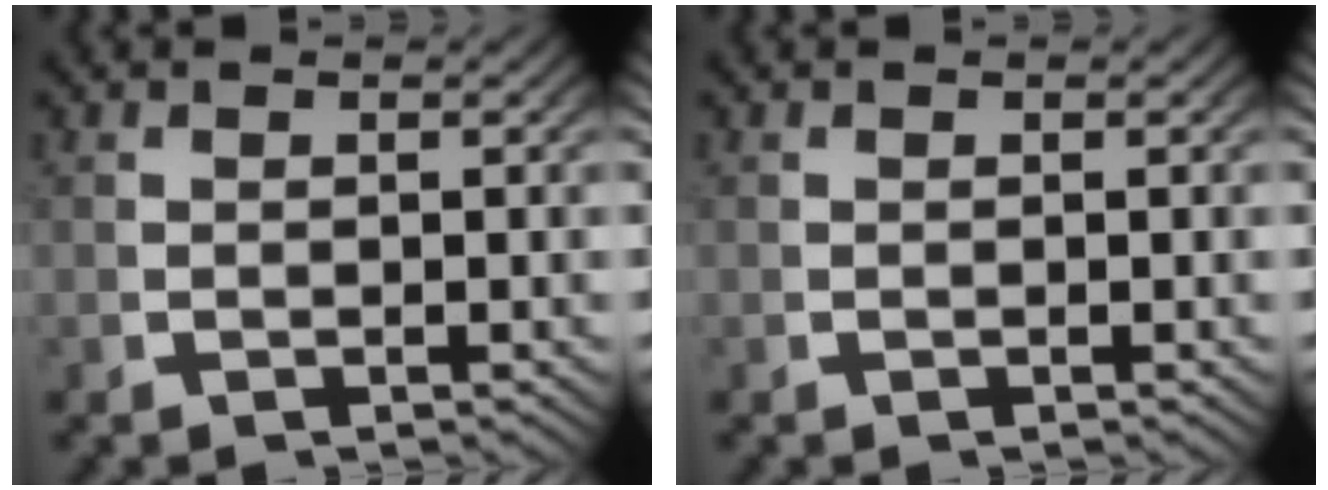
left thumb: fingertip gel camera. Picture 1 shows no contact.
{"total": 0.0}